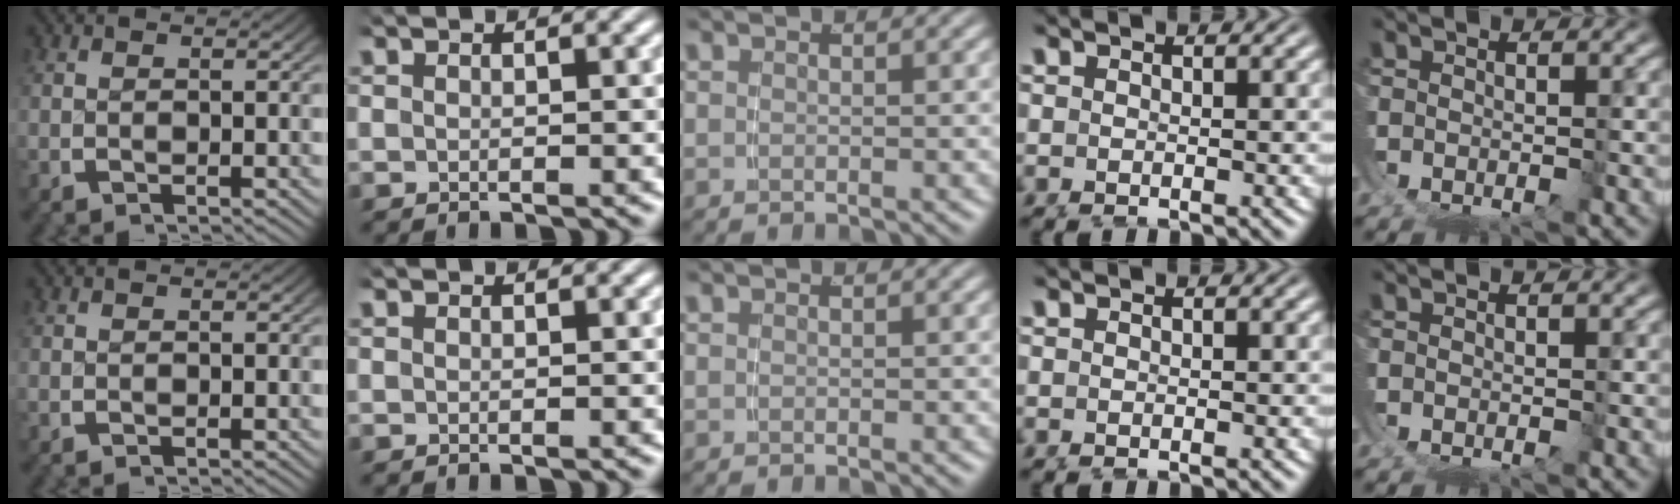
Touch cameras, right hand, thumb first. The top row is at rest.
{}